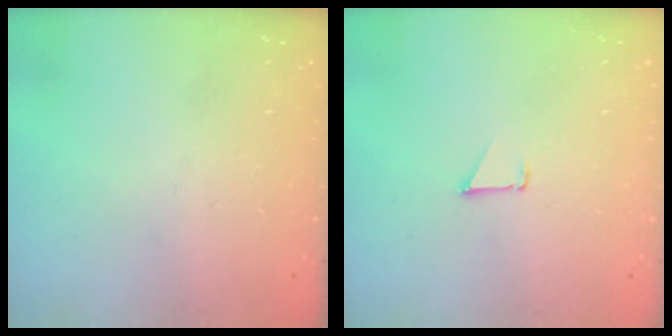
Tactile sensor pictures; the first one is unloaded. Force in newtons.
{"total": 0.9, "press": 0.9, "slide": 0.1}